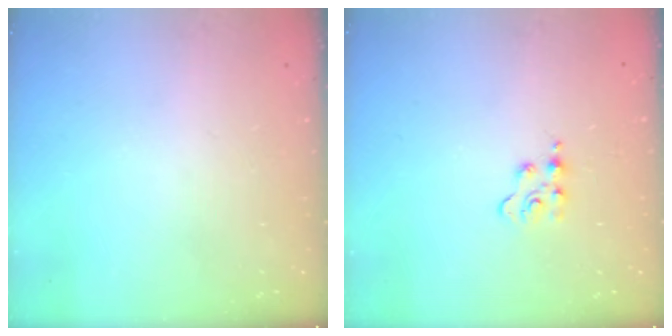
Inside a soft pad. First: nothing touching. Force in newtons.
{"total": 3.7, "press": 3.6, "slide": 0.5}